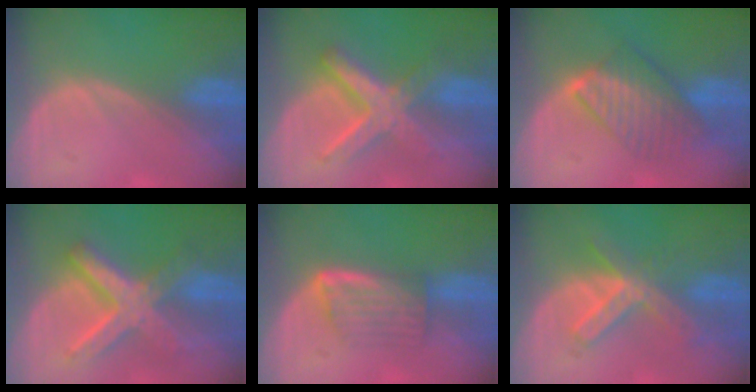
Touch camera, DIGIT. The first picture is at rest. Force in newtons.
{"total": 7.7, "press": 7.7, "slide": 0.7}
{"total": 7.1, "press": 7.0, "slide": 1.5}
{"total": 8.8, "press": 8.8, "slide": 0.7}
{"total": 5.7, "press": 5.3, "slide": 2.3}
{"total": 6.3, "press": 5.8, "slide": 2.4}